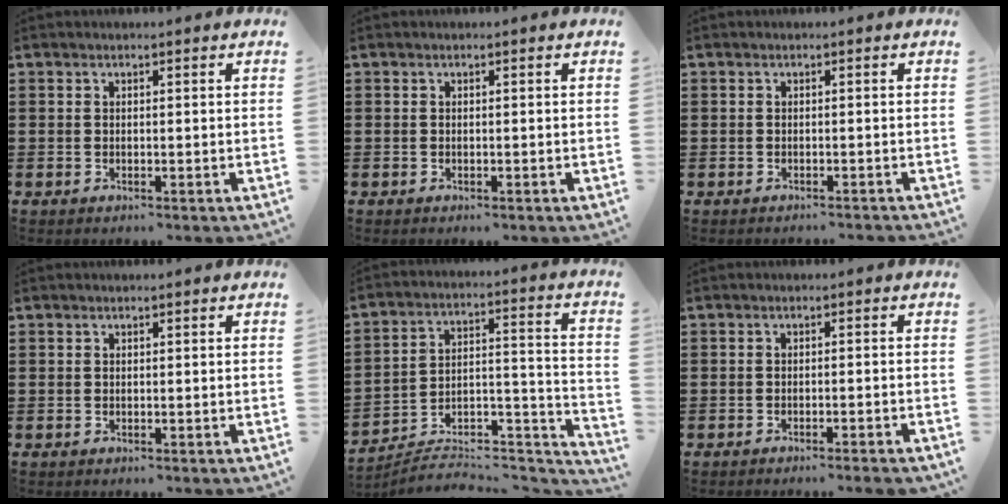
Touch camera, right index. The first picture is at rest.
{"total": 0.0}
{"total": 0.7, "force": [-0.7, 0.1, -0.1], "torque": [0.000, 0.001, -0.016]}
{"total": 0.0}
{"total": 5.7, "force": [-5.2, 1.4, 1.6], "torque": [-0.022, -0.005, -0.105]}
{"total": 1.8, "force": [-1.6, -0.2, 0.8], "torque": [-0.013, 0.000, -0.031]}